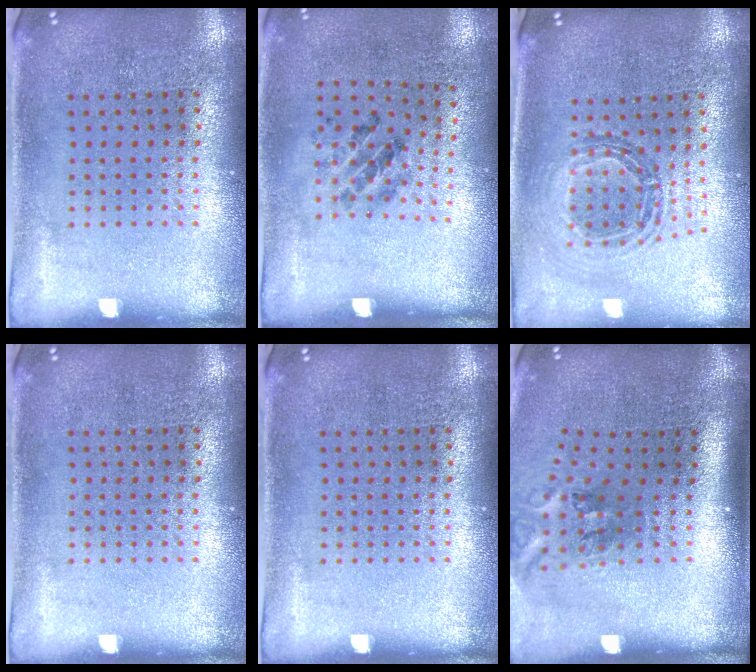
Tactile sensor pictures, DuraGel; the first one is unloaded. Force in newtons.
{"total": 1.4, "press": 0.7, "slide": 1.2}
{"total": 0.9, "press": 0.9, "slide": 0.1}
{"total": 0.0}
{"total": 0.0}
{"total": 2.2, "press": 1.3, "slide": 1.7}